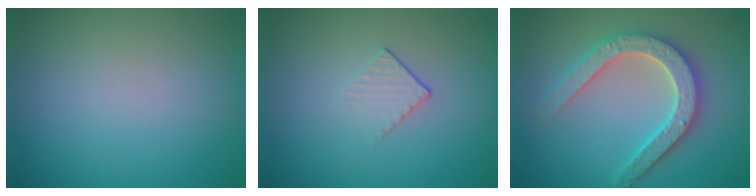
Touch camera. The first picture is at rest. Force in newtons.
{"total": 1.3, "press": 0.7, "slide": 1.1}
{"total": 5.3, "press": 5.2, "slide": 1.0}